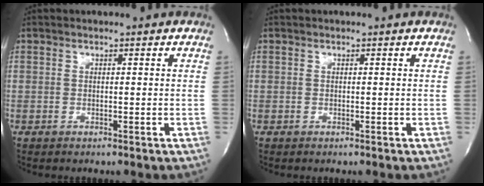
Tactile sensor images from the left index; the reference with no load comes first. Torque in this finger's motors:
{"motor_torque": [0.00, 0.00, 0.00, 0.00]}